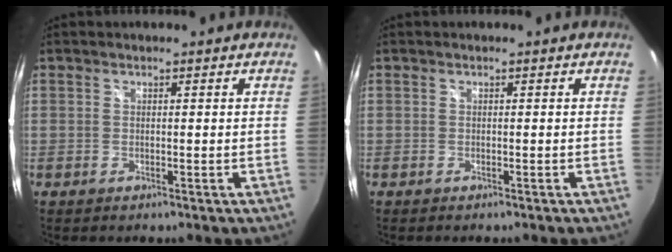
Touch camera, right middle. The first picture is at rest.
{"total": 0.7, "force": [0.0, -0.7, 0.0], "torque": [0.003, -0.003, 0.000]}